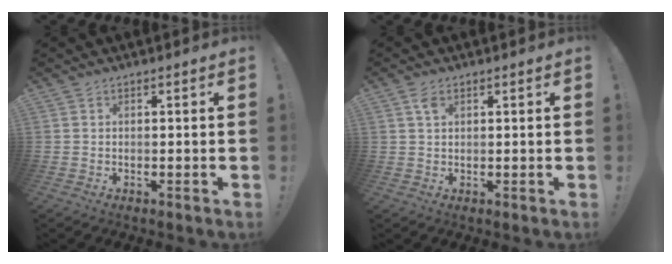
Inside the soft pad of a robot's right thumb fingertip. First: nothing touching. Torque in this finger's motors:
{"motor_torque": [0.20, 0.62, 0.48, 0.03, 0.07]}